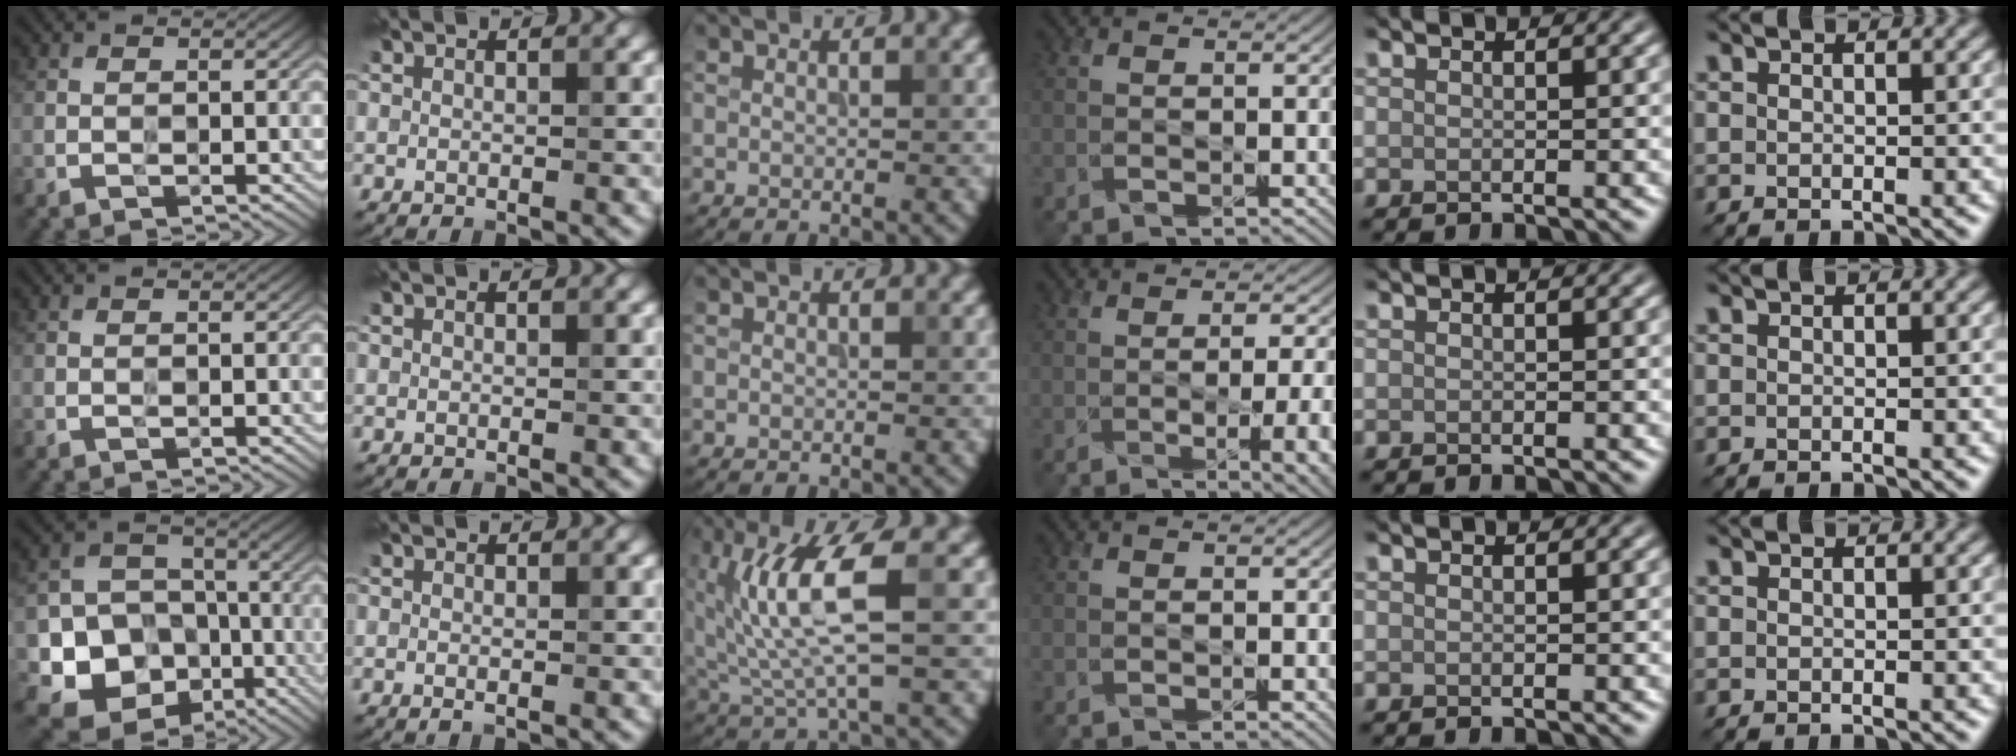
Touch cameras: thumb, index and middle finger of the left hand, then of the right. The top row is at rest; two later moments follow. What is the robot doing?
{"motion": "wipe", "object": "compact mirror"}